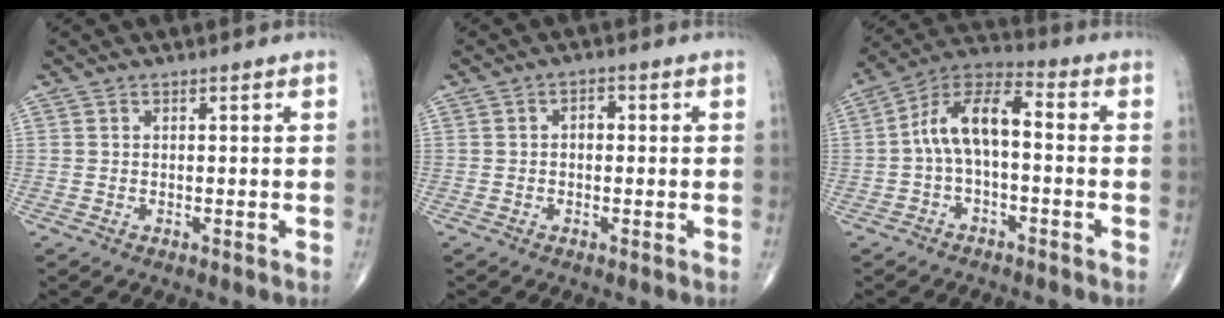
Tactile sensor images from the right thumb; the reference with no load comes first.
{"total": 1.9, "force": [0.0, 1.3, 1.5], "torque": [-0.012, 0.009, -0.006]}
{"total": 10.5, "force": [-0.6, 5.1, 9.2], "torque": [-0.167, 0.046, -0.022]}